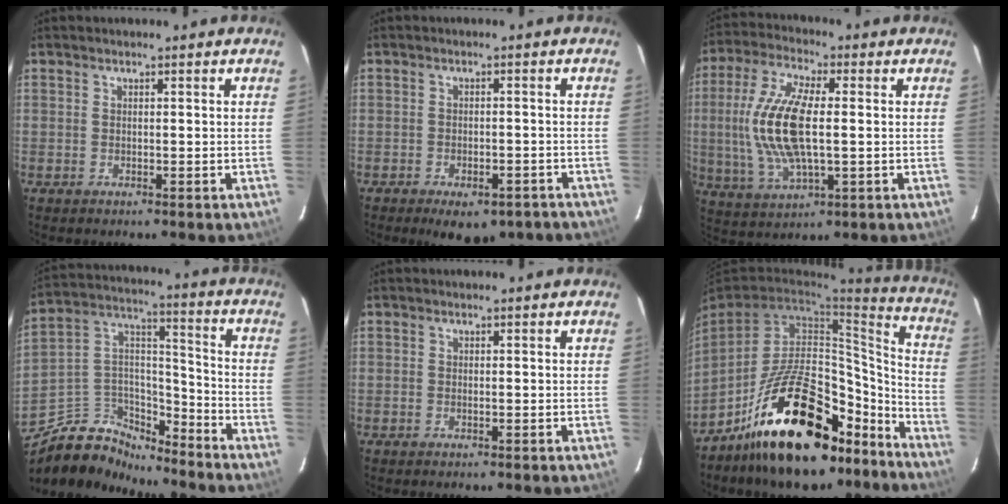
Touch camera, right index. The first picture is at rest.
{"total": 10.5, "force": [-7.7, 4.8, 5.3], "torque": [-0.097, 0.000, -0.087]}
{"total": 15.1, "force": [0.2, 5.9, 13.9], "torque": [-0.294, 0.004, 0.006]}
{"total": 12.2, "force": [-9.8, 6.4, 3.4], "torque": [-0.086, 0.064, -0.177]}
{"total": 0.0}
{"total": 26.1, "force": [-18.2, 11.0, 15.1], "torque": [-0.235, 0.044, -0.256]}